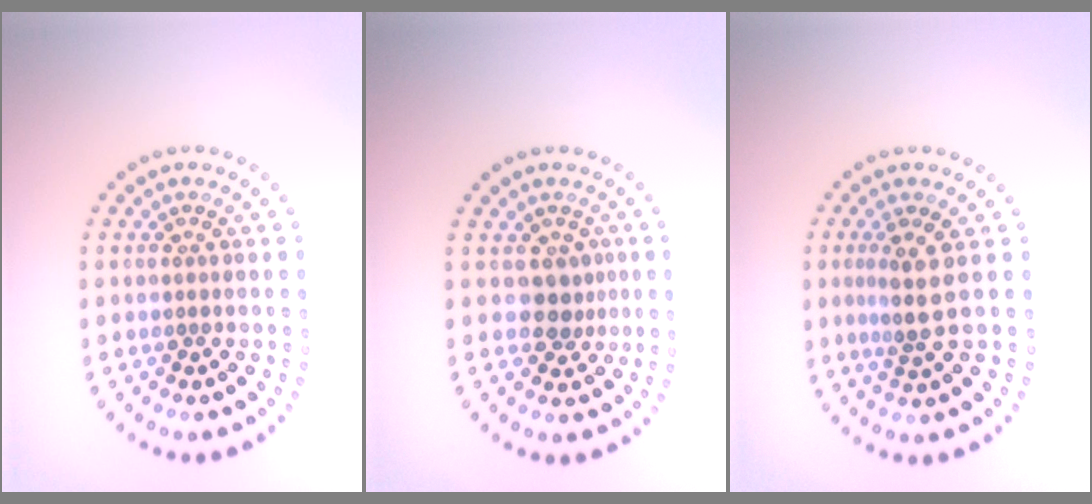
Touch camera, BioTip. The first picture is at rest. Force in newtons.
{"total": 2.1, "press": 1.6, "slide": 1.4}
{"total": 2.7, "press": 2.1, "slide": 1.7}